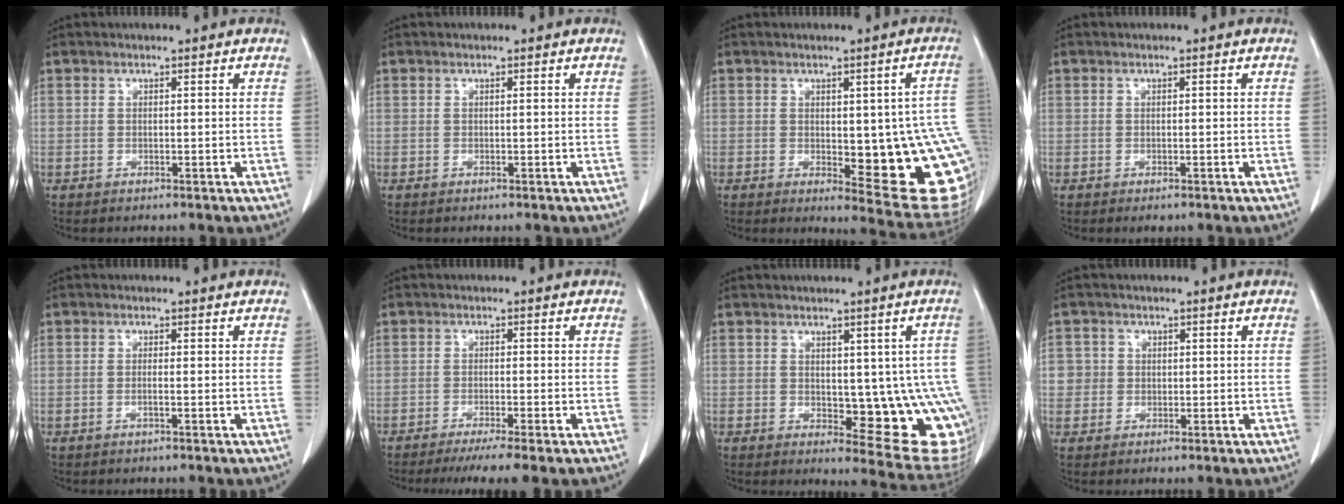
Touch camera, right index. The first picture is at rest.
{"total": 0.0}
{"total": 17.2, "force": [-2.0, 5.2, 16.3], "torque": [-0.134, 0.005, -0.002]}
{"total": 1.0, "force": [-0.6, 0.7, 0.5], "torque": [-0.003, 0.002, -0.006]}
{"total": 0.8, "force": [-0.3, -0.1, 0.7], "torque": [-0.013, 0.001, -0.007]}
{"total": 6.4, "force": [-5.0, -0.6, 4.0], "torque": [-0.049, -0.015, -0.078]}
{"total": 11.6, "force": [-0.5, 5.0, 10.5], "torque": [-0.097, -0.006, 0.005]}
{"total": 2.7, "force": [0.3, 2.7, 0.0], "torque": [0.018, 0.007, 0.003]}